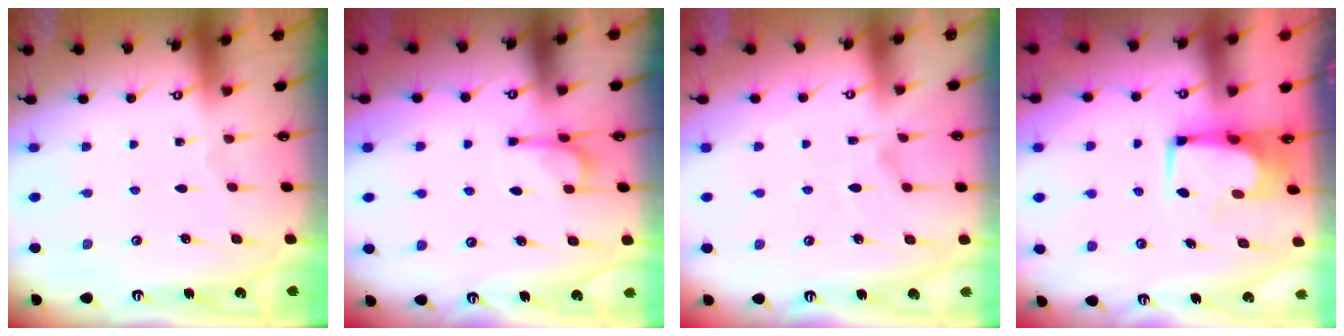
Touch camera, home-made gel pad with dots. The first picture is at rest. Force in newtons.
{"total": 5.1, "press": 5.0, "slide": 0.9}
{"total": 1.5, "press": 0.9, "slide": 1.2}
{"total": 1.6, "press": 1.5, "slide": 0.2}